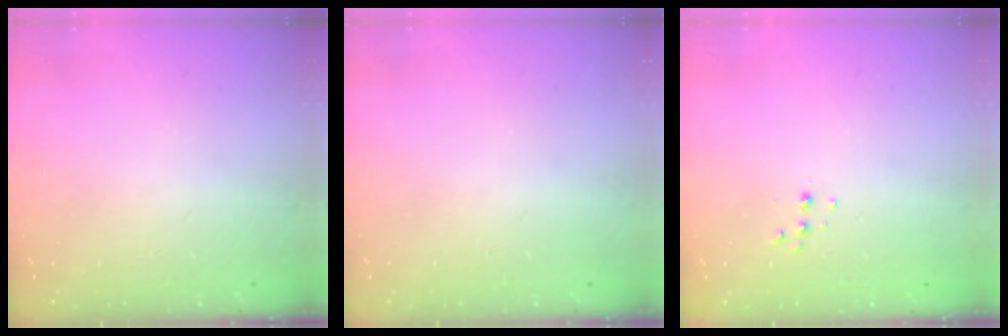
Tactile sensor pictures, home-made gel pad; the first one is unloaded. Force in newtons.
{"total": 0.0}
{"total": 4.7, "press": 4.6, "slide": 0.8}